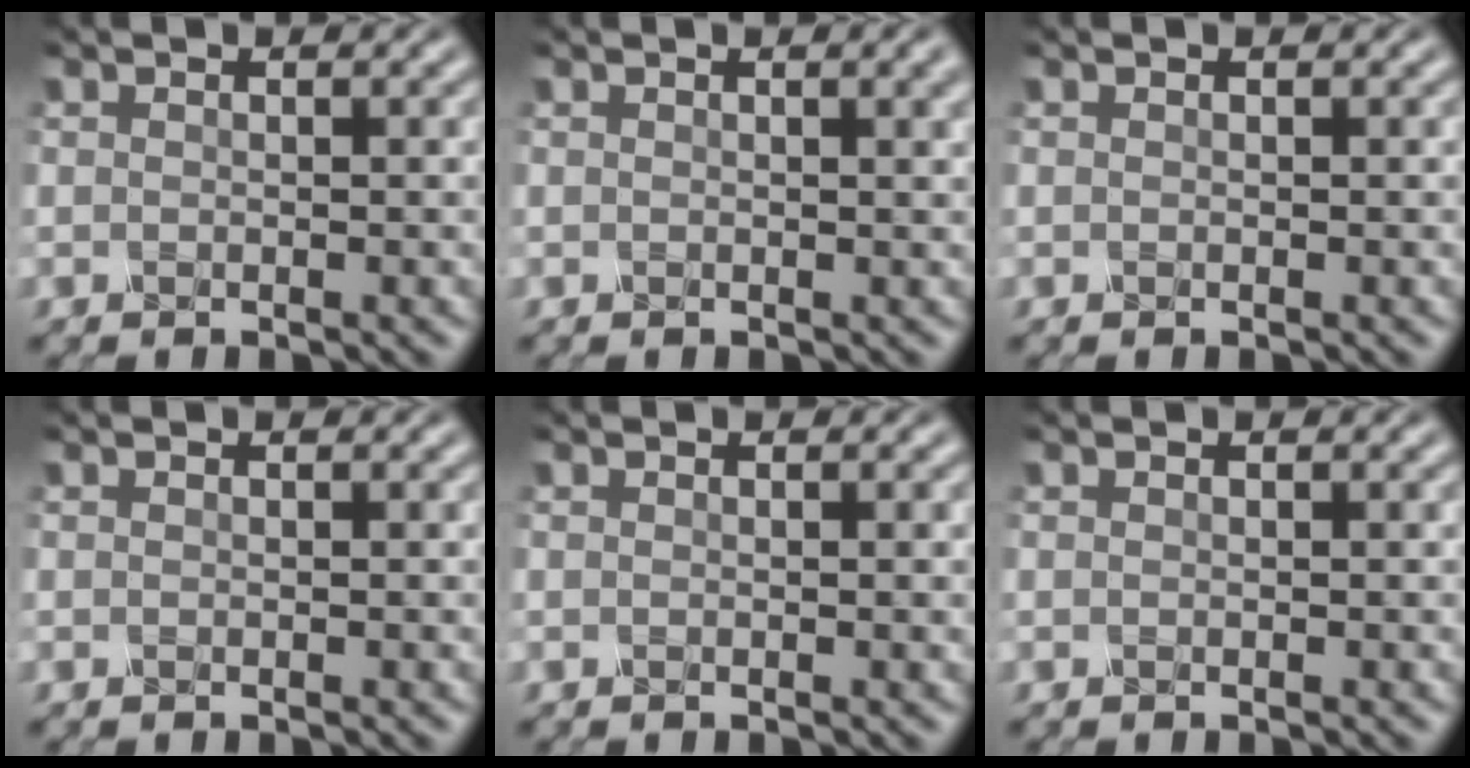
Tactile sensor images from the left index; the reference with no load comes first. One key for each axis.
{"total": 1.9, "fx": 0.8, "fy": 0.6, "fz": 1.6, "tx": -0.013, "ty": 0.006, "tz": 0.010}
{"total": 0.0}
{"total": 0.0}
{"total": 0.8, "fx": 0.1, "fy": 0.2, "fz": 0.8, "tx": -0.006, "ty": 0.003, "tz": 0.000}
{"total": 0.0}